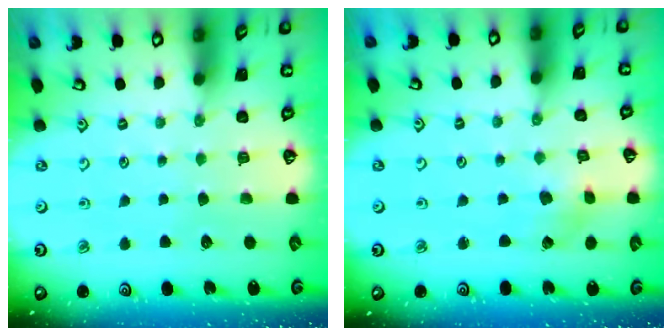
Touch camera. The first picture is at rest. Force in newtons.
{"total": 2.5, "press": 2.4, "slide": 0.5}